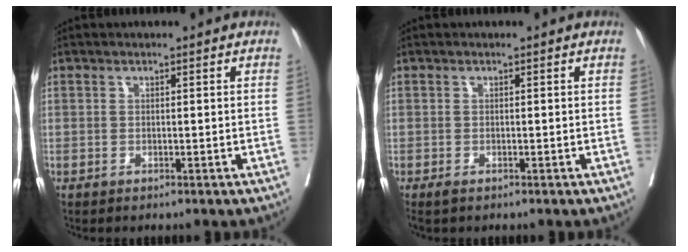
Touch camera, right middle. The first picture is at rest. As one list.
[{"total": 0.9, "force": [-0.6, 0.4, 0.6], "torque": [-0.010, -0.003, -0.008]}]